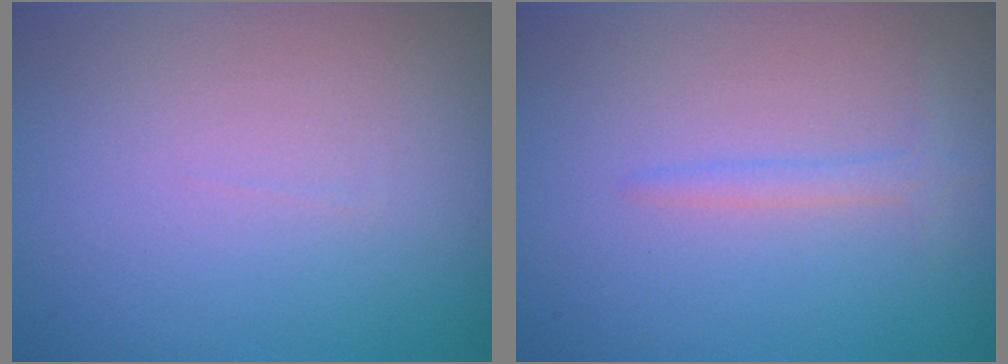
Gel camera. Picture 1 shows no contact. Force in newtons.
{"total": 1.3, "press": 1.3, "slide": 0.1}